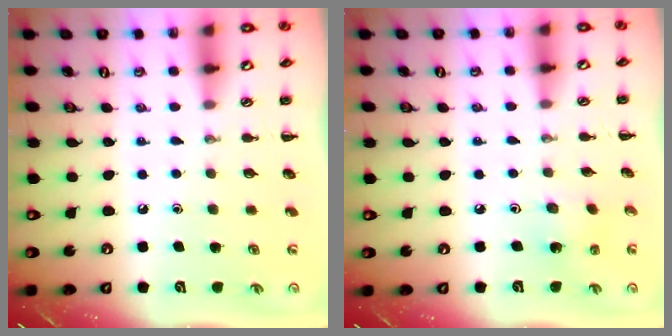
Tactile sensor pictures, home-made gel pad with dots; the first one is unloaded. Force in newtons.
{"total": 1.6, "press": 1.4, "slide": 0.6}